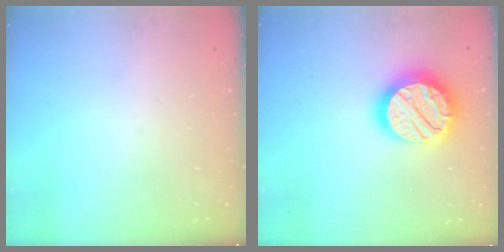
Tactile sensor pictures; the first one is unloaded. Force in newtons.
{"total": 20.3, "press": 20.3, "slide": 1.6}